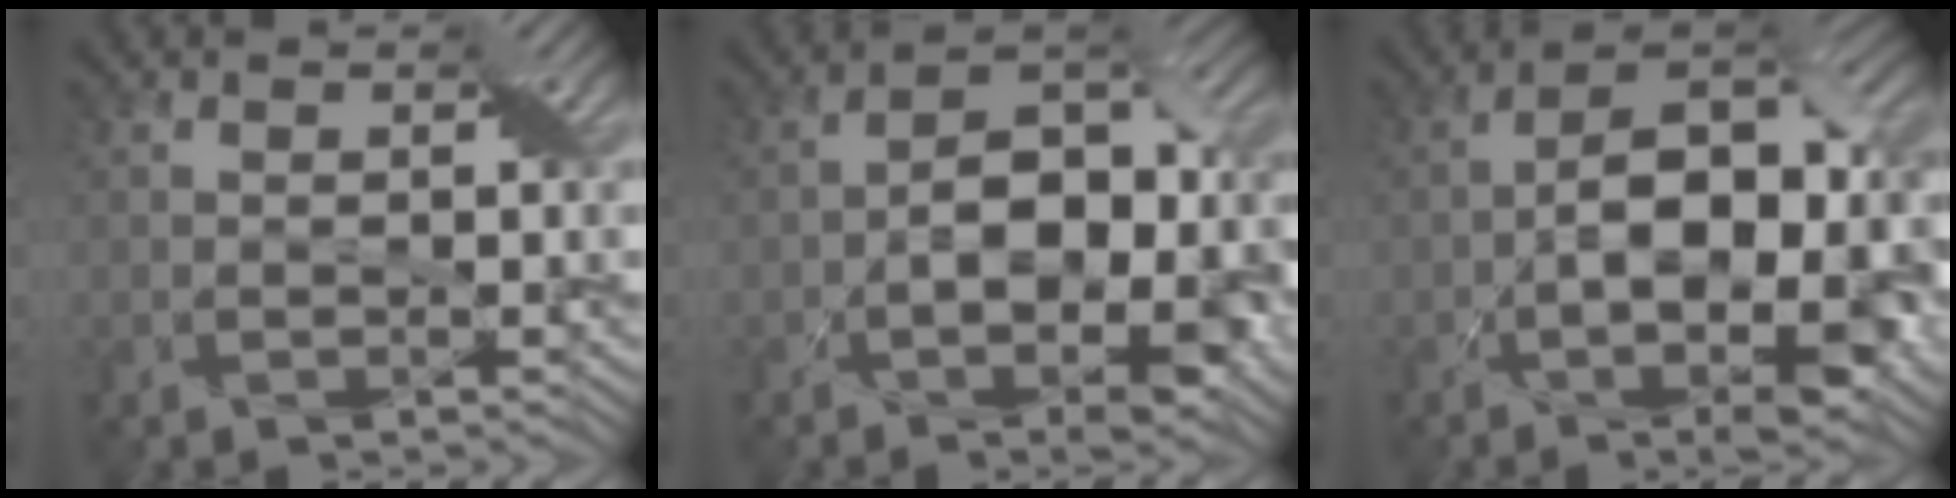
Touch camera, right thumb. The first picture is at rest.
{"total": 10.4, "force": [-3.4, 5.5, 8.2], "torque": [-0.119, 0.002, -0.062]}
{"total": 13.5, "force": [-3.5, 6.6, 11.2], "torque": [-0.164, 0.001, -0.062]}